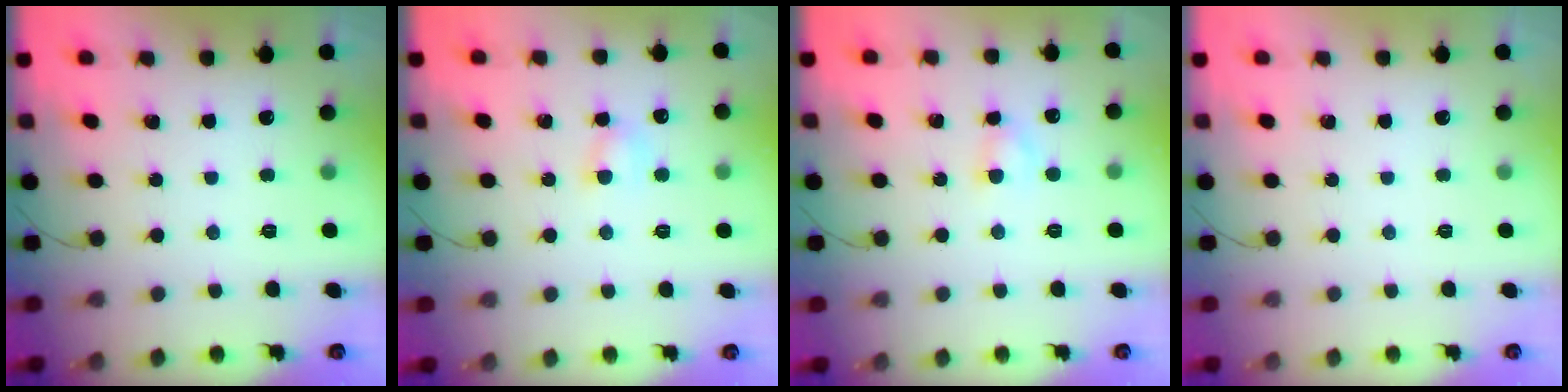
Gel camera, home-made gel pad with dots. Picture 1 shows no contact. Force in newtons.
{"total": 4.4, "press": 4.2, "slide": 1.1}
{"total": 2.5, "press": 2.3, "slide": 1.0}
{"total": 0.0}